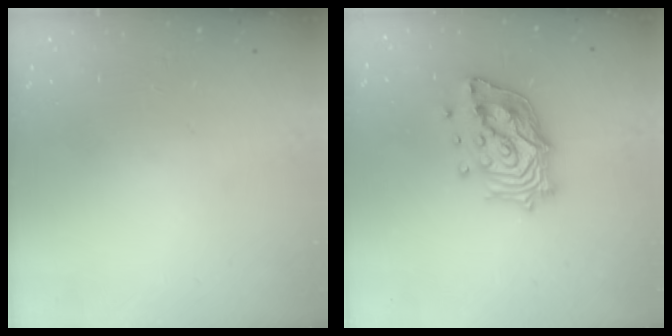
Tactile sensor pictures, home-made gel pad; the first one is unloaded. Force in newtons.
{"total": 14.8, "press": 14.7, "slide": 1.6}